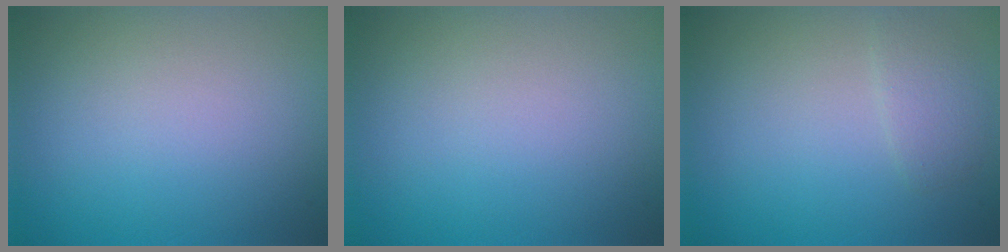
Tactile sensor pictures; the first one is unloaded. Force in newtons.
{"total": 0.0}
{"total": 1.5, "press": 1.5, "slide": 0.0}